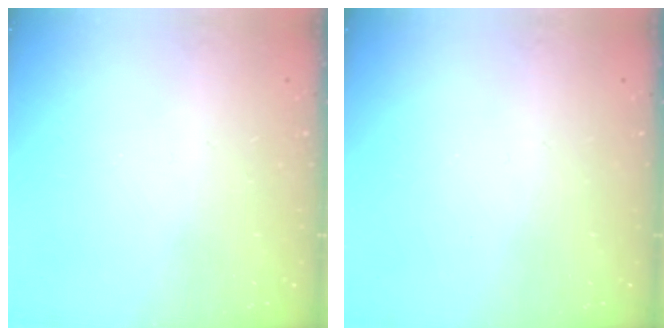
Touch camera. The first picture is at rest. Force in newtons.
{"total": 0.0}